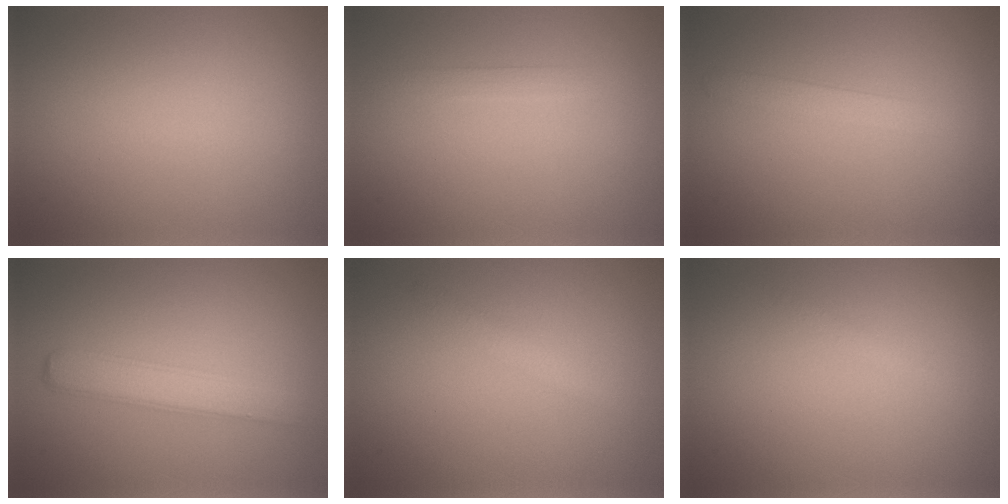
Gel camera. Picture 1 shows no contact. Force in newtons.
{"total": 1.1, "press": 1.1, "slide": 0.1}
{"total": 1.6, "press": 1.6, "slide": 0.1}
{"total": 2.9, "press": 2.9, "slide": 0.1}
{"total": 0.9, "press": 0.8, "slide": 0.0}
{"total": 0.5, "press": 0.5, "slide": 0.0}